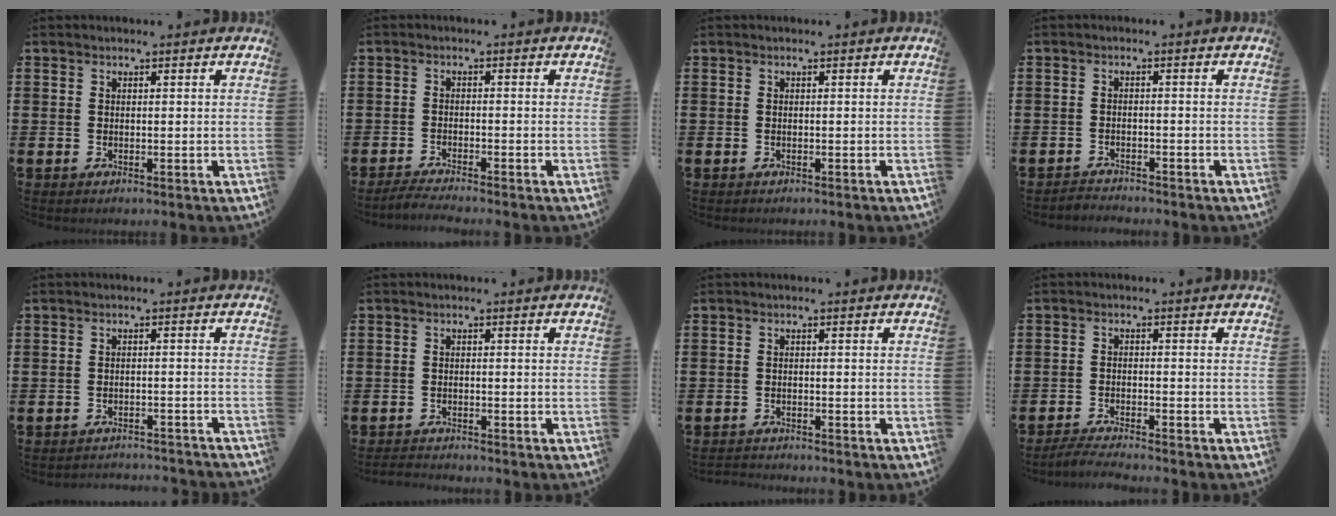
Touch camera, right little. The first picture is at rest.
{"total": 1.8, "force": [-1.6, -0.2, 0.7], "torque": [-0.010, 0.005, -0.032]}
{"total": 0.0}
{"total": 1.5, "force": [-1.5, 0.0, -0.2], "torque": [-0.002, 0.005, -0.033]}
{"total": 1.8, "force": [-1.8, -0.1, -0.1], "torque": [-0.003, 0.005, -0.039]}
{"total": 1.2, "force": [-1.2, 0.0, 0.0], "torque": [-0.004, 0.000, -0.024]}
{"total": 1.0, "force": [-1.0, 0.0, -0.1], "torque": [-0.002, 0.001, -0.021]}
{"total": 2.4, "force": [-2.3, -0.2, 0.5], "torque": [-0.008, 0.005, -0.046]}